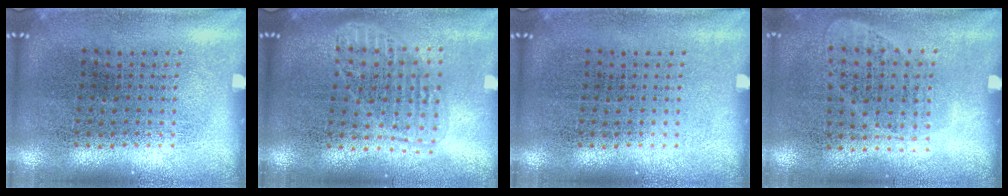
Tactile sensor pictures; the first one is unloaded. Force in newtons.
{"total": 1.6, "press": 1.4, "slide": 0.8}
{"total": 0.0}
{"total": 1.0, "press": 0.8, "slide": 0.5}